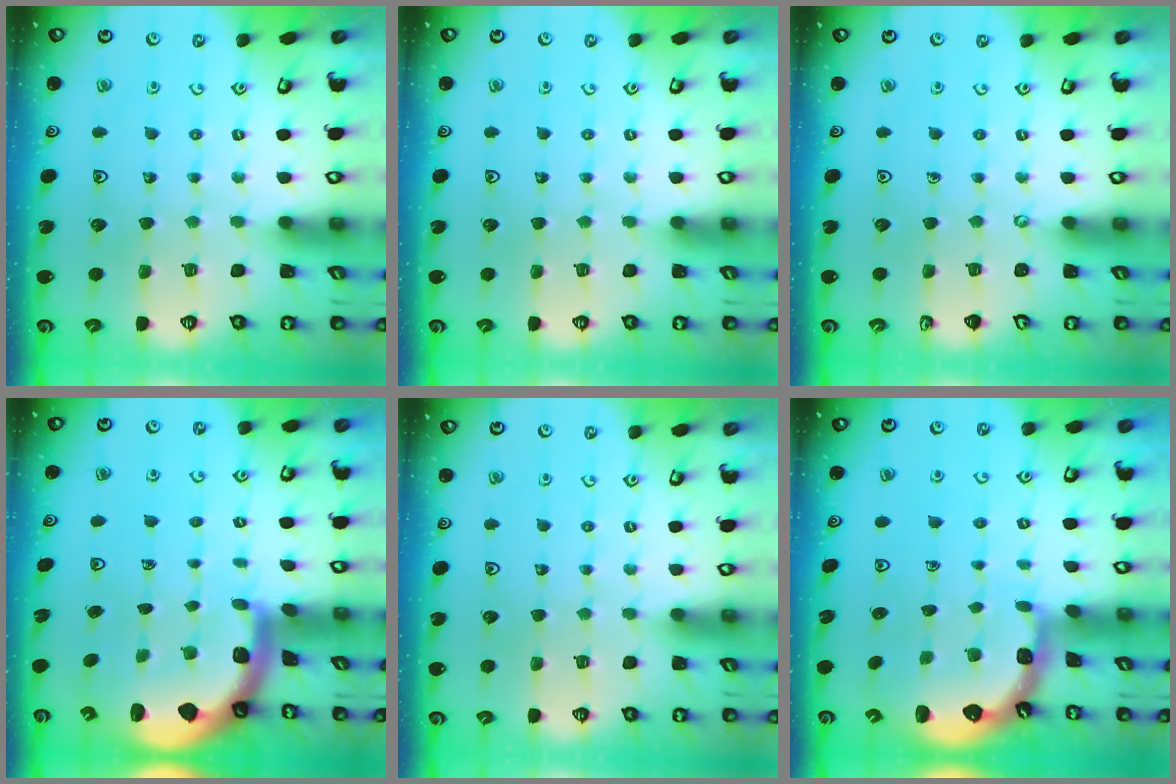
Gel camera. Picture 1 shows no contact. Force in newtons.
{"total": 0.0}
{"total": 0.0}
{"total": 2.6, "press": 2.6, "slide": 0.6}
{"total": 0.0}
{"total": 1.3, "press": 1.3, "slide": 0.1}